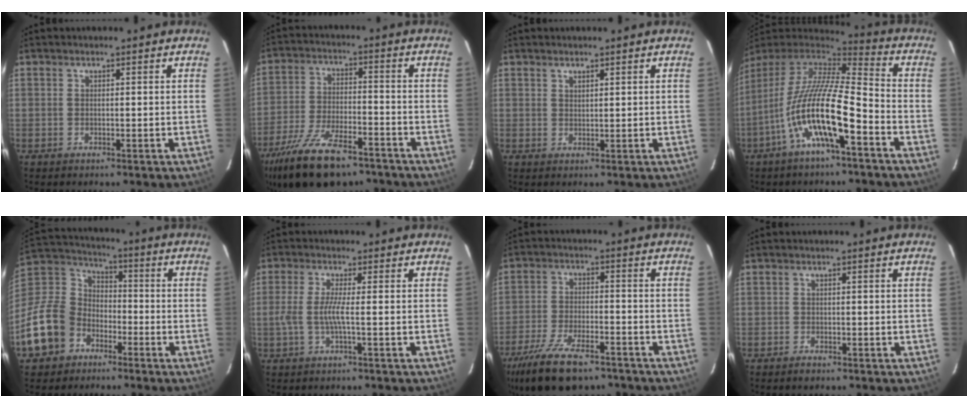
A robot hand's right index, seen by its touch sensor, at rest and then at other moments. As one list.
[{"total": 19.2, "force": [-13.7, 7.7, 11.0], "torque": [-0.234, -0.032, -0.231]}, {"total": 1.1, "force": [0.9, 0.5, 0.5], "torque": [-0.006, 0.001, 0.017]}, {"total": 17.4, "force": [-7.3, 3.7, 15.4], "torque": [-0.279, -0.024, -0.143]}, {"total": 17.5, "force": [-8.8, 13.6, 6.6], "torque": [-0.187, 0.033, -0.149]}, {"total": 4.0, "force": [-1.1, -0.5, 3.8], "torque": [-0.090, -0.003, -0.021]}, {"total": 16.8, "force": [-12.1, 6.8, 9.5], "torque": [-0.210, -0.030, -0.205]}, {"total": 1.6, "force": [-1.3, 0.7, 0.6], "torque": [-0.013, 0.001, -0.023]}]